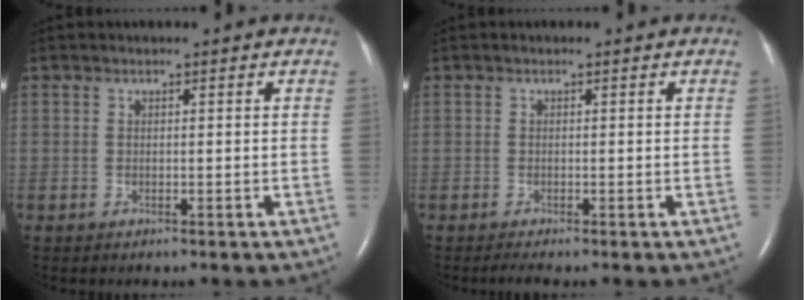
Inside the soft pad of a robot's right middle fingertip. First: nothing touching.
{"total": 0.8, "force": [-0.6, -0.2, 0.5], "torque": [-0.014, -0.004, -0.014]}